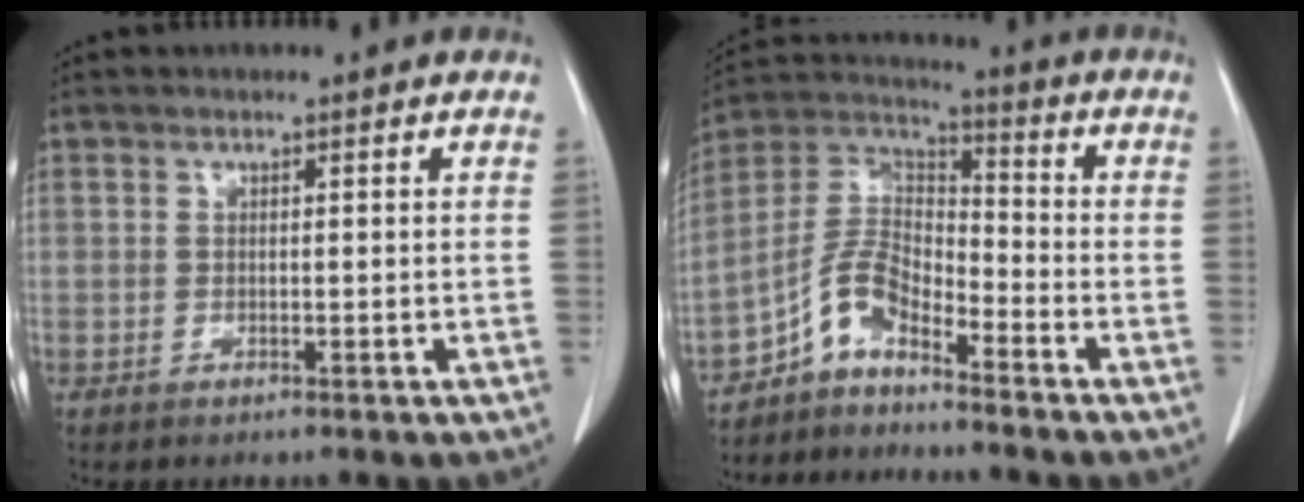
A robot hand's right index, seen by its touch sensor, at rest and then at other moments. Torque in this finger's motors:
{"motor_torque": [-0.14, -0.06, -0.08, -0.04]}